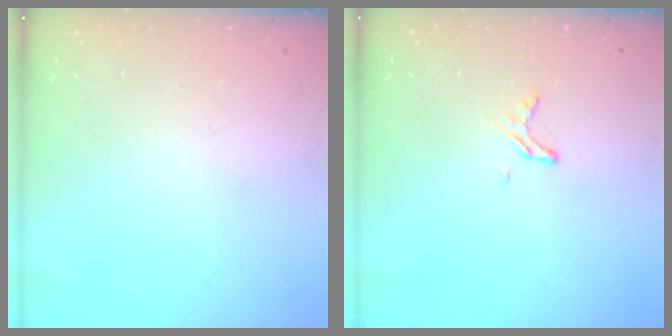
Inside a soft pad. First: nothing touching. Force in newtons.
{"total": 4.8, "press": 4.8, "slide": 0.4}